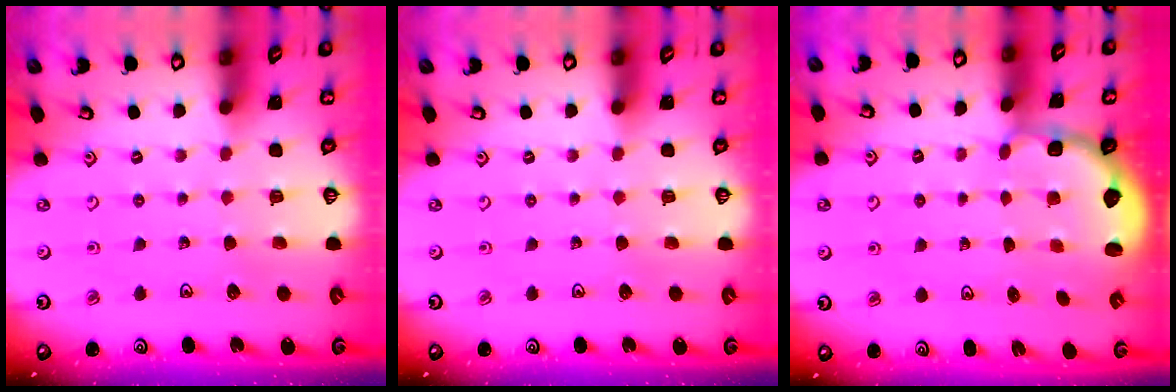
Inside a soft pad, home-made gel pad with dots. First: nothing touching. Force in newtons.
{"total": 0.0}
{"total": 2.7, "press": 2.0, "slide": 1.8}